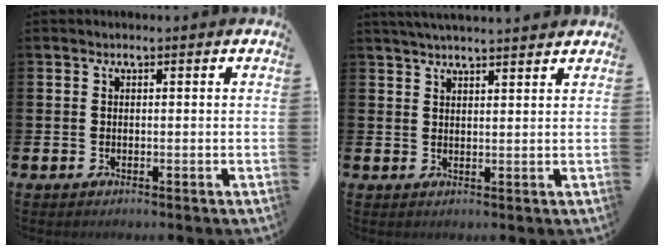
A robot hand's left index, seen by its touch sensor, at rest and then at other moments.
{"total": 3.0, "force": [3.0, -0.1, 0.6], "torque": [-0.016, -0.009, 0.054]}